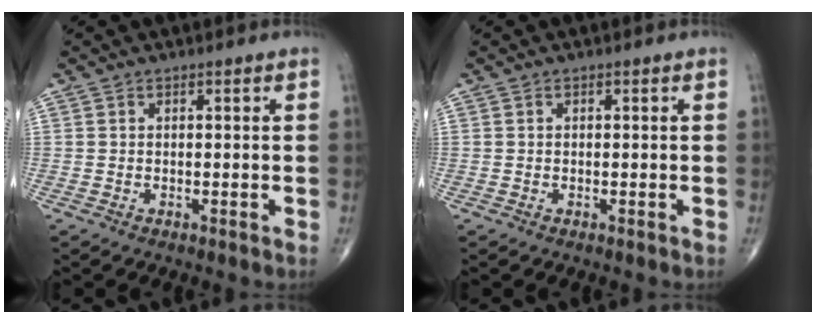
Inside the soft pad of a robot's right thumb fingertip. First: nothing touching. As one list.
[{"total": 0.0}]